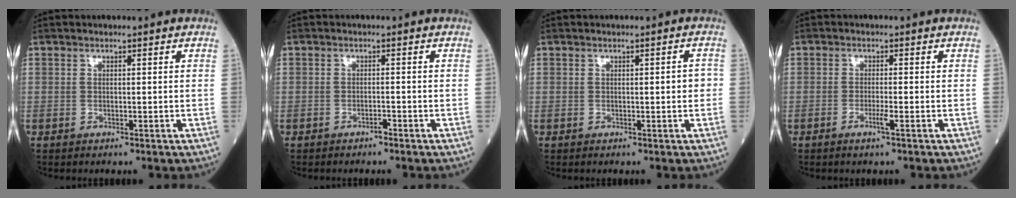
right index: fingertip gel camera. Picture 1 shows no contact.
{"total": 0.9, "force": [-0.7, 0.1, 0.4], "torque": [-0.009, 0.001, -0.013]}
{"total": 1.6, "force": [-0.2, 0.5, 1.6], "torque": [-0.017, 0.004, -0.003]}
{"total": 2.0, "force": [-1.0, -0.2, 1.7], "torque": [-0.035, -0.003, -0.020]}